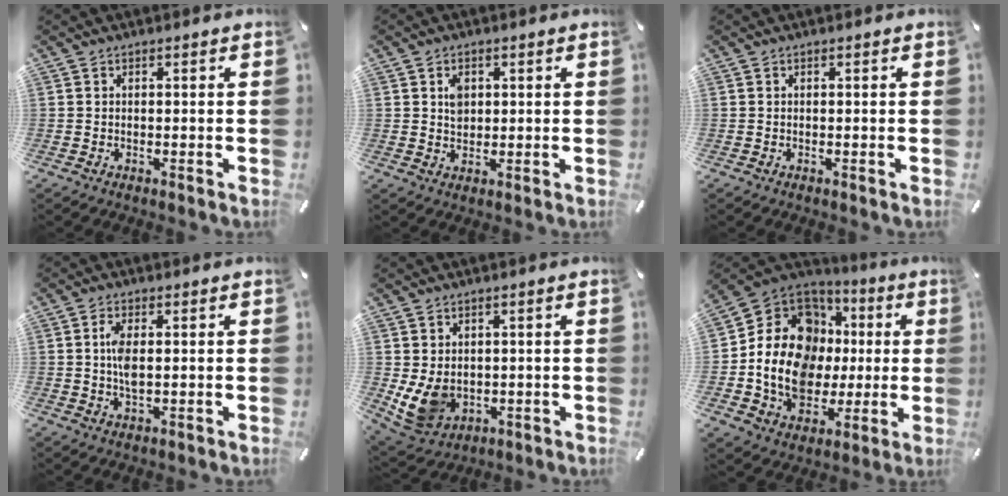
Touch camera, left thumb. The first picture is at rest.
{"total": 3.3, "force": [1.0, 2.6, 1.7], "torque": [-0.021, -0.001, 0.014]}
{"total": 0.0}
{"total": 4.8, "force": [0.4, 1.9, 4.4], "torque": [-0.102, -0.001, 0.001]}
{"total": 7.4, "force": [0.8, 6.4, 3.7], "torque": [-0.095, -0.012, 0.014]}
{"total": 18.2, "force": [0.1, 15.0, 10.3], "torque": [-0.212, -0.023, 0.006]}